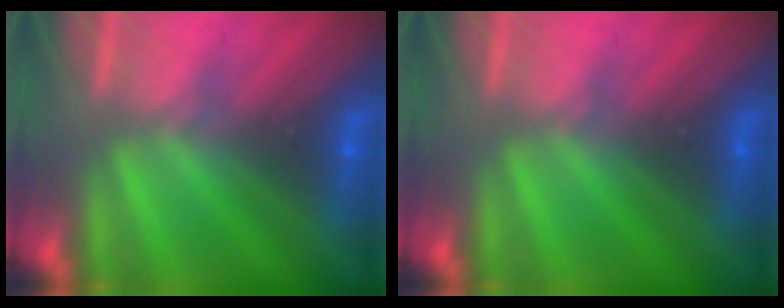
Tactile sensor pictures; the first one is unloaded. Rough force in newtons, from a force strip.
{"total": 0.0}